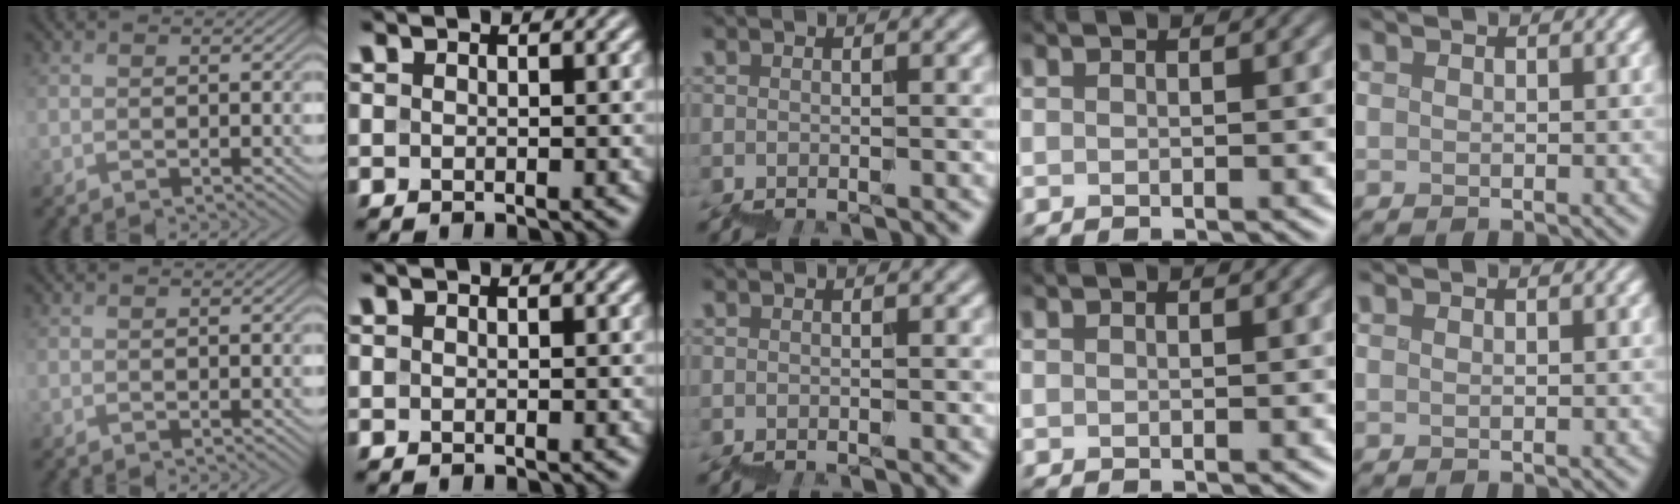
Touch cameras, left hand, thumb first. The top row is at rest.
{}